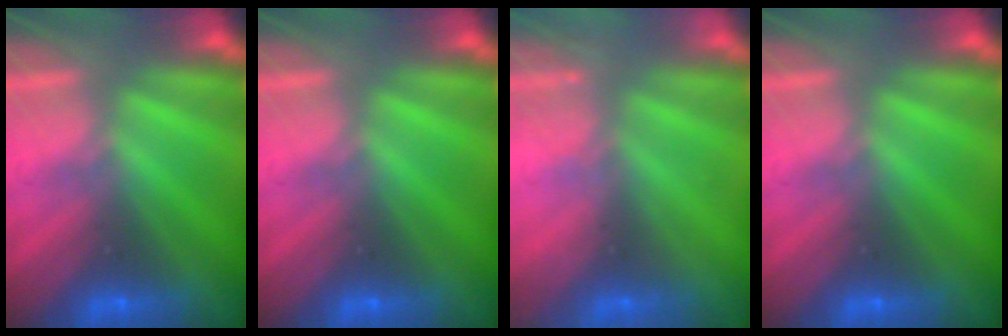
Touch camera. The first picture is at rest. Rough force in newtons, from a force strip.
{"total": 0.0}
{"total": 2.2}
{"total": 0.0}